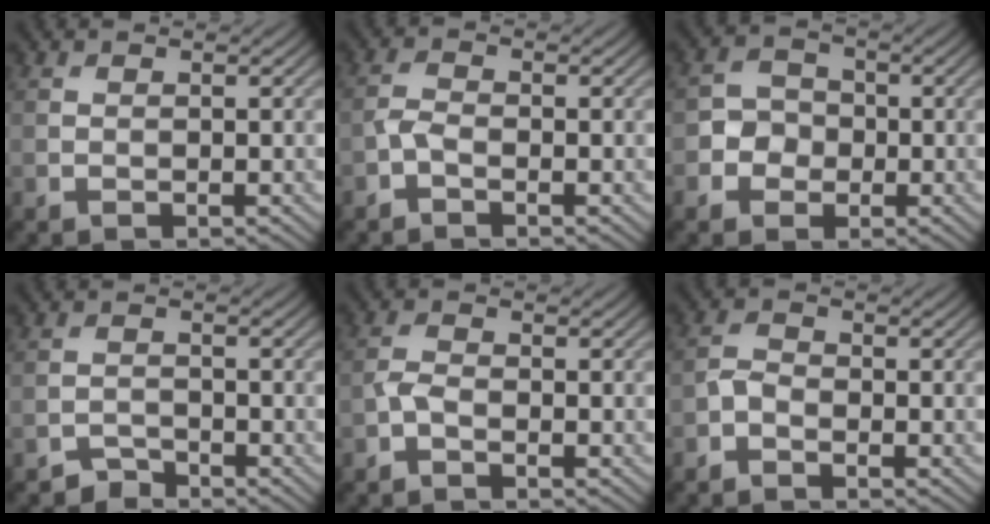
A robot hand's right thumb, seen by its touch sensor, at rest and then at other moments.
{"total": 1.7, "force": [-1.0, 0.7, 1.2], "torque": [-0.027, 0.003, -0.028]}
{"total": 3.6, "force": [-1.0, 3.3, 1.1], "torque": [-0.009, -0.002, -0.031]}
{"total": 1.8, "force": [-1.7, 0.5, 0.1], "torque": [0.002, 0.007, -0.037]}
{"total": 1.7, "force": [-1.0, 0.7, 1.2], "torque": [-0.027, 0.003, -0.026]}
{"total": 1.8, "force": [-1.2, 1.1, 0.9], "torque": [-0.020, 0.005, -0.032]}